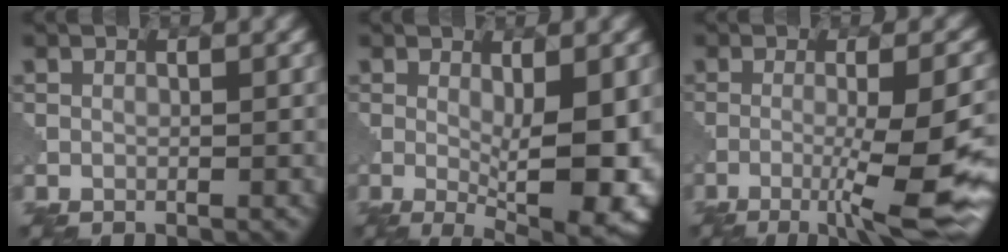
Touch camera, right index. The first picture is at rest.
{"total": 9.4, "force": [-0.9, 3.2, 8.8], "torque": [-0.128, -0.017, -0.006]}
{"total": 9.6, "force": [-3.7, 1.5, 8.7], "torque": [-0.130, 0.001, -0.059]}